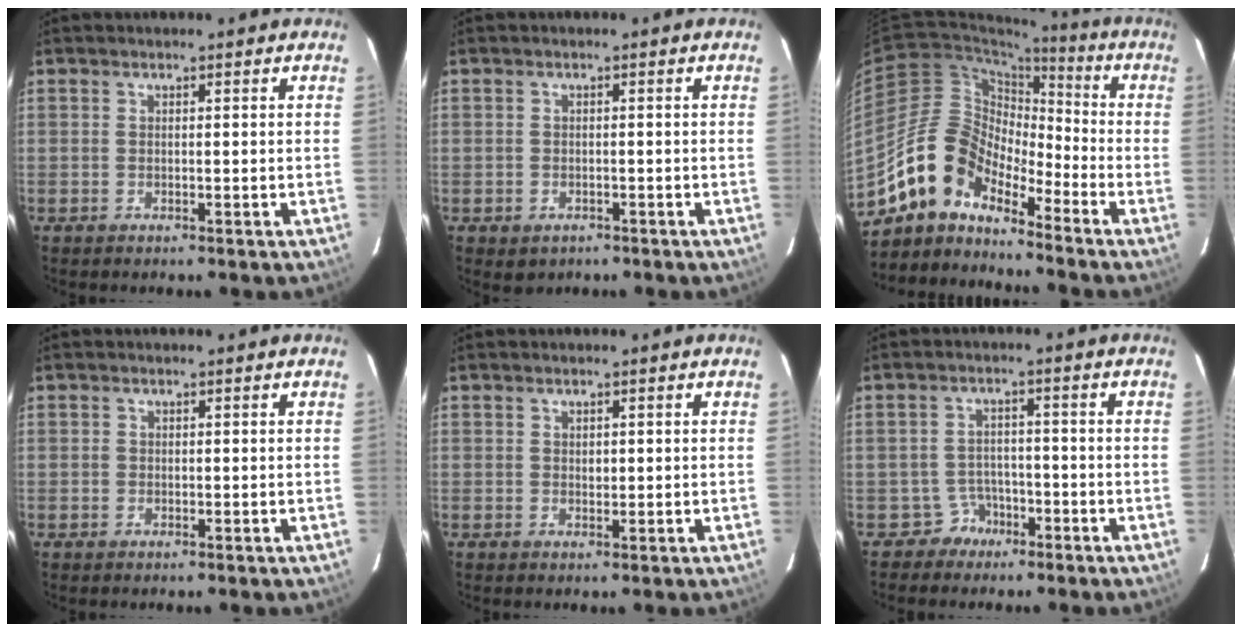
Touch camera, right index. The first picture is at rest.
{"total": 2.7, "force": [-1.2, 2.1, 1.0], "torque": [-0.024, -0.001, -0.009]}
{"total": 11.7, "force": [-9.8, 5.1, 3.9], "torque": [-0.069, 0.029, -0.196]}
{"total": 0.6, "force": [-0.1, 0.6, 0.1], "torque": [0.000, 0.000, -0.002]}
{"total": 1.1, "force": [0.3, 0.8, 0.6], "torque": [-0.006, 0.003, 0.008]}
{"total": 3.9, "force": [-2.7, 2.7, -0.6], "torque": [0.006, 0.018, -0.046]}